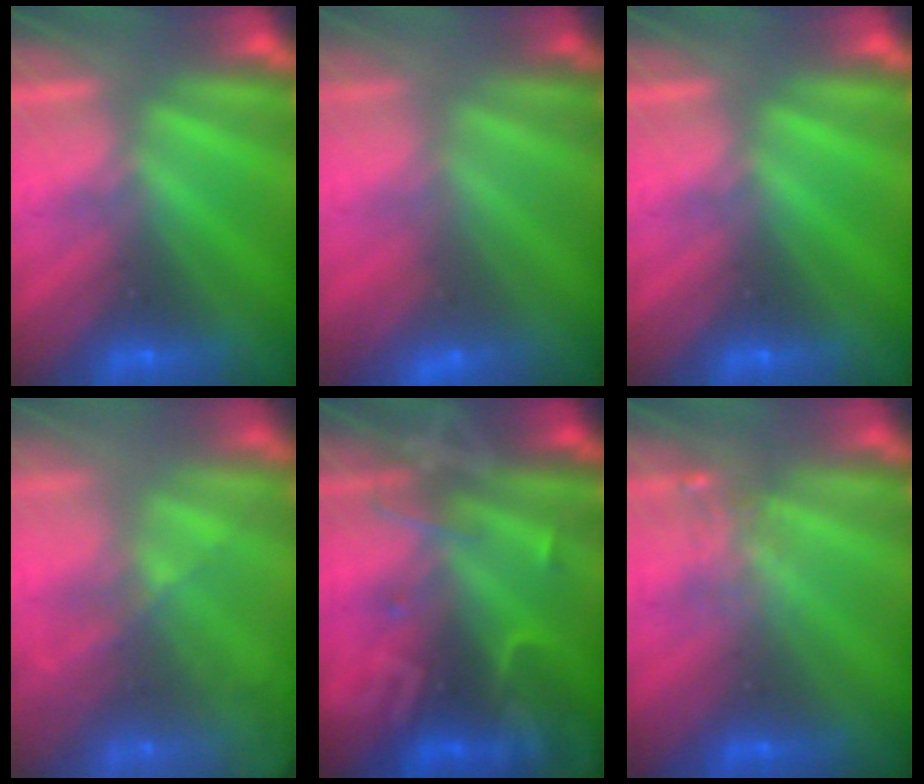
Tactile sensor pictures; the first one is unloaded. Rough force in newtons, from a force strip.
{"total": 2.7}
{"total": 0.0}
{"total": 7.6}
{"total": 2.5}
{"total": 2.2}